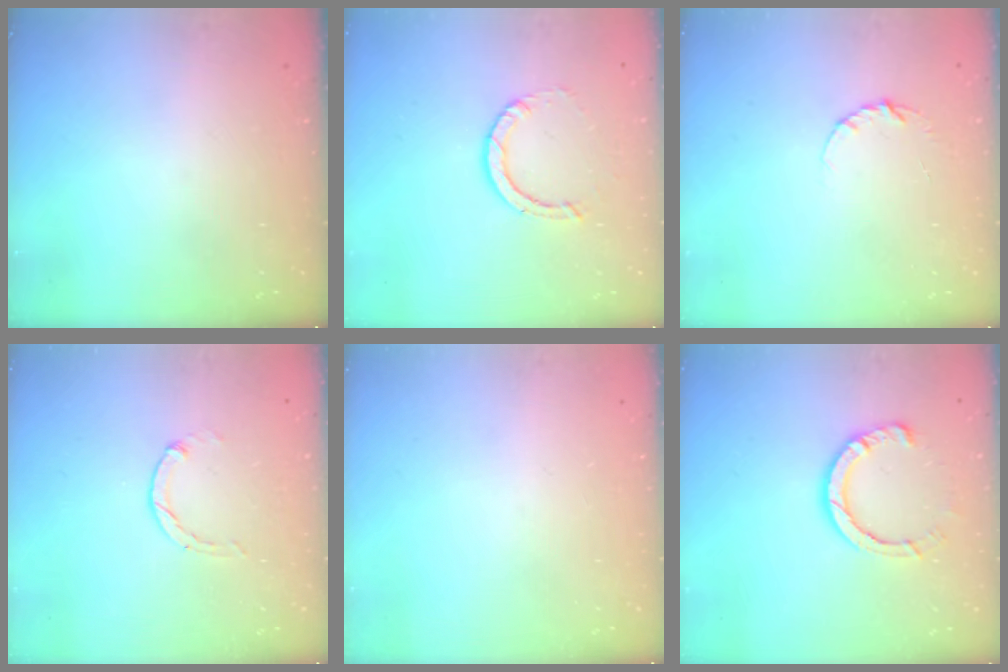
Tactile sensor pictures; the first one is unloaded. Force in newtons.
{"total": 2.9, "press": 2.9, "slide": 0.2}
{"total": 3.5, "press": 3.4, "slide": 0.4}
{"total": 0.8, "press": 0.7, "slide": 0.2}
{"total": 0.0}
{"total": 8.0, "press": 8.0, "slide": 0.8}